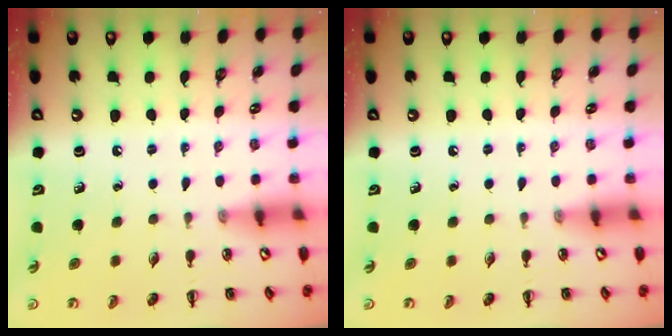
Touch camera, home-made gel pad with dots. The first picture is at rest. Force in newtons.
{"total": 0.0}